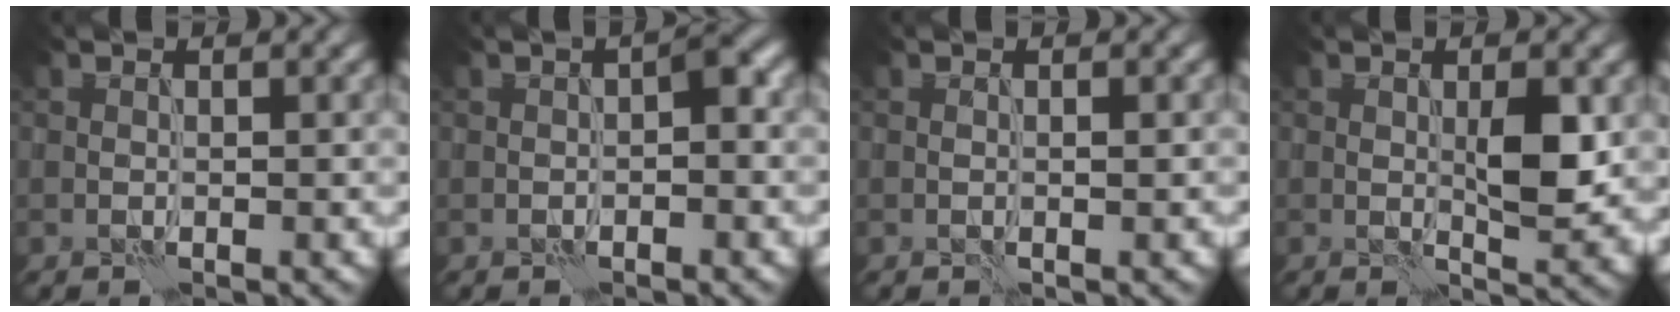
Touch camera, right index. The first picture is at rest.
{"total": 1.7, "force": [-0.4, 0.6, 1.5], "torque": [-0.018, 0.008, -0.009]}
{"total": 0.6, "force": [-0.1, 0.1, 0.6], "torque": [-0.011, 0.001, -0.002]}
{"total": 4.0, "force": [0.2, 1.1, 3.9], "torque": [-0.065, -0.002, 0.006]}